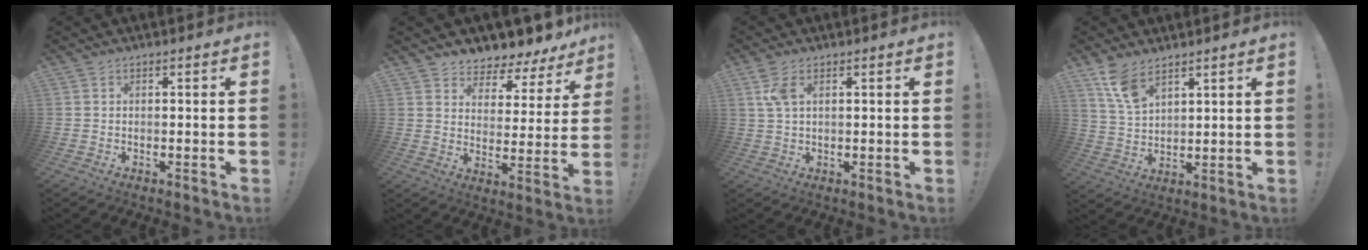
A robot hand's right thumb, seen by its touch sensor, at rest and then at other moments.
{"total": 5.4, "force": [4.6, 2.6, 1.0], "torque": [-0.012, -0.057, 0.083]}
{"total": 4.7, "force": [2.0, 2.0, 3.8], "torque": [-0.075, -0.004, 0.034]}
{"total": 8.3, "force": [6.0, 3.5, 4.6], "torque": [-0.083, -0.030, 0.114]}